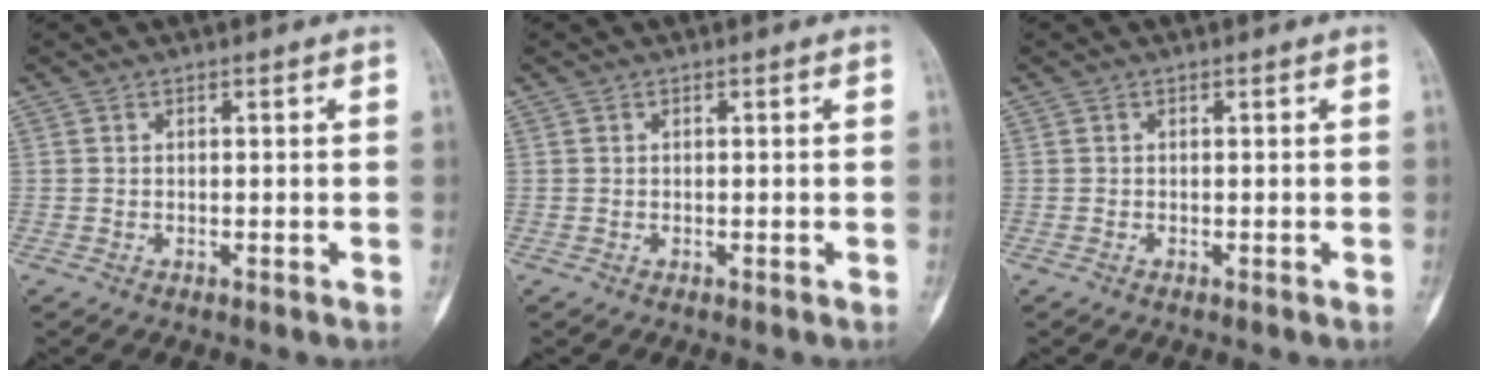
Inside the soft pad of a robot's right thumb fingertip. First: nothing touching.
{"total": 0.0}
{"total": 0.0}